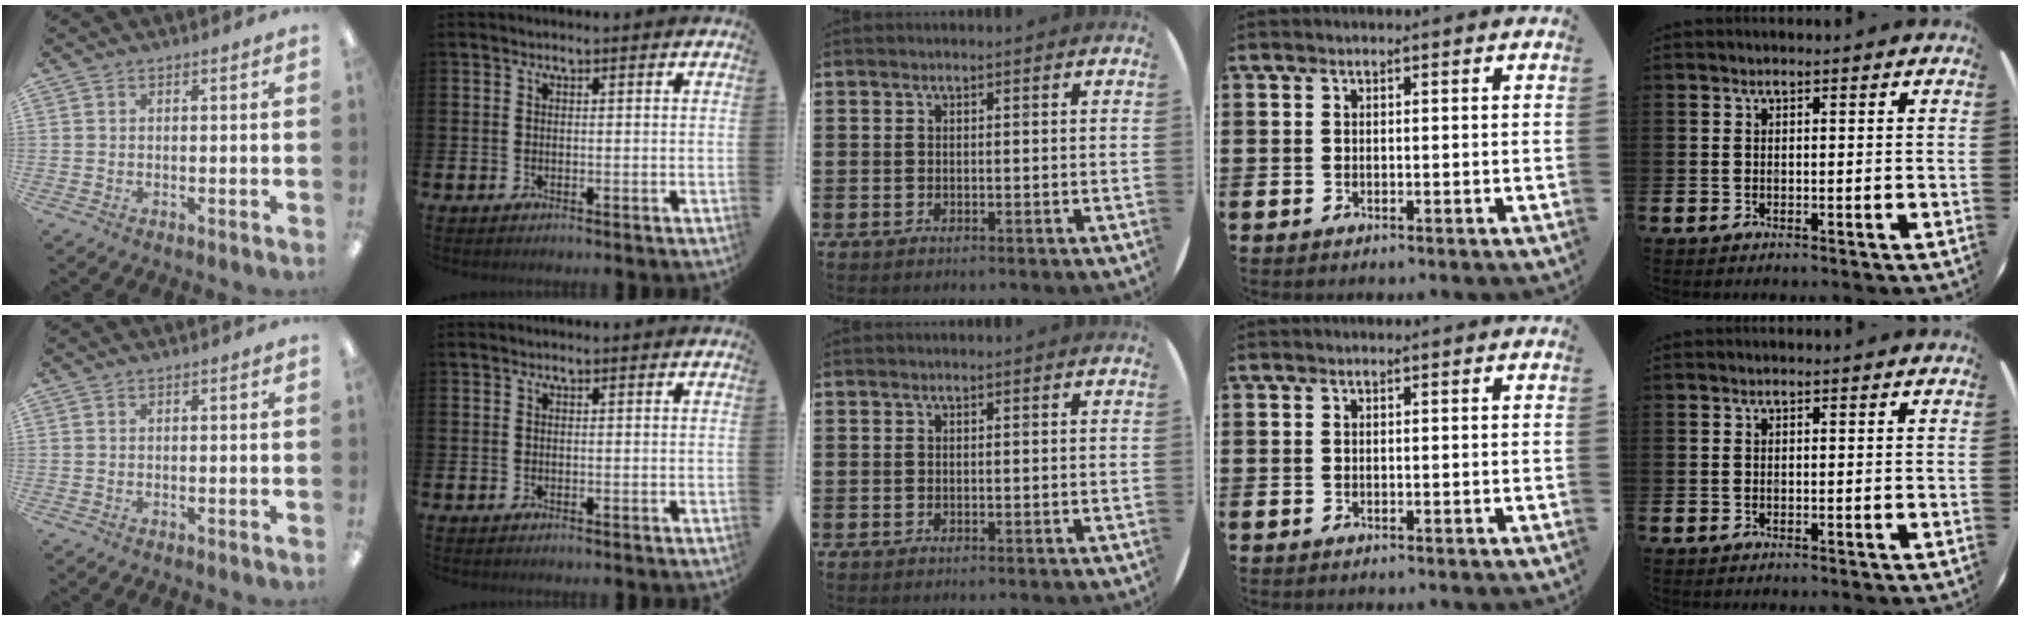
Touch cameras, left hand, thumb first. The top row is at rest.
{}